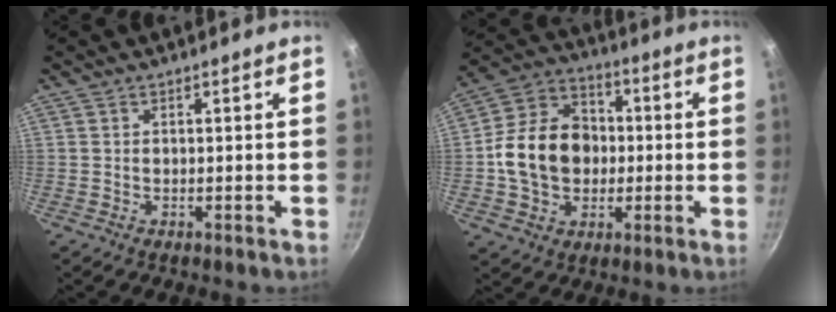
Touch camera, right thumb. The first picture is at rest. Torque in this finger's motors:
{"motor_torque": [2.43, 2.29, 1.31, -0.86, 0.13]}